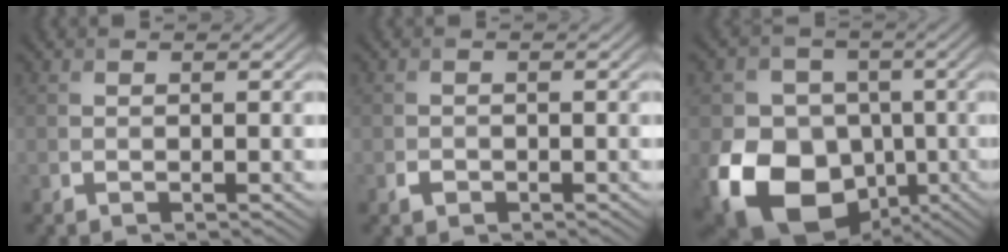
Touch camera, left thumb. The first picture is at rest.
{"total": 1.0, "force": [-0.6, 0.7, 0.4], "torque": [-0.007, -0.004, -0.012]}
{"total": 16.8, "force": [-5.4, 13.4, 8.5], "torque": [-0.173, -0.042, -0.115]}